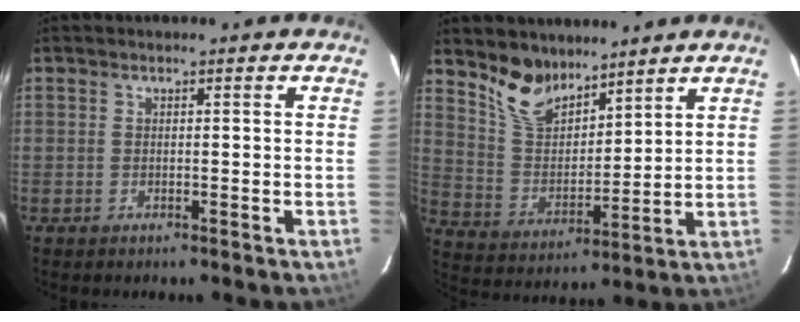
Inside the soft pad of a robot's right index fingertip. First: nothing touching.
{"total": 10.1, "force": [8.2, 4.5, 3.9], "torque": [-0.079, 0.005, 0.165]}